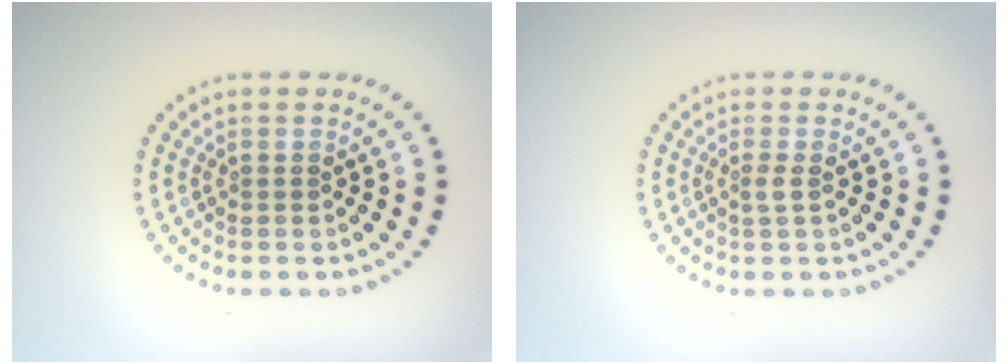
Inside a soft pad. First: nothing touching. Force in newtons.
{"total": 0.9, "press": 0.6, "slide": 0.7}